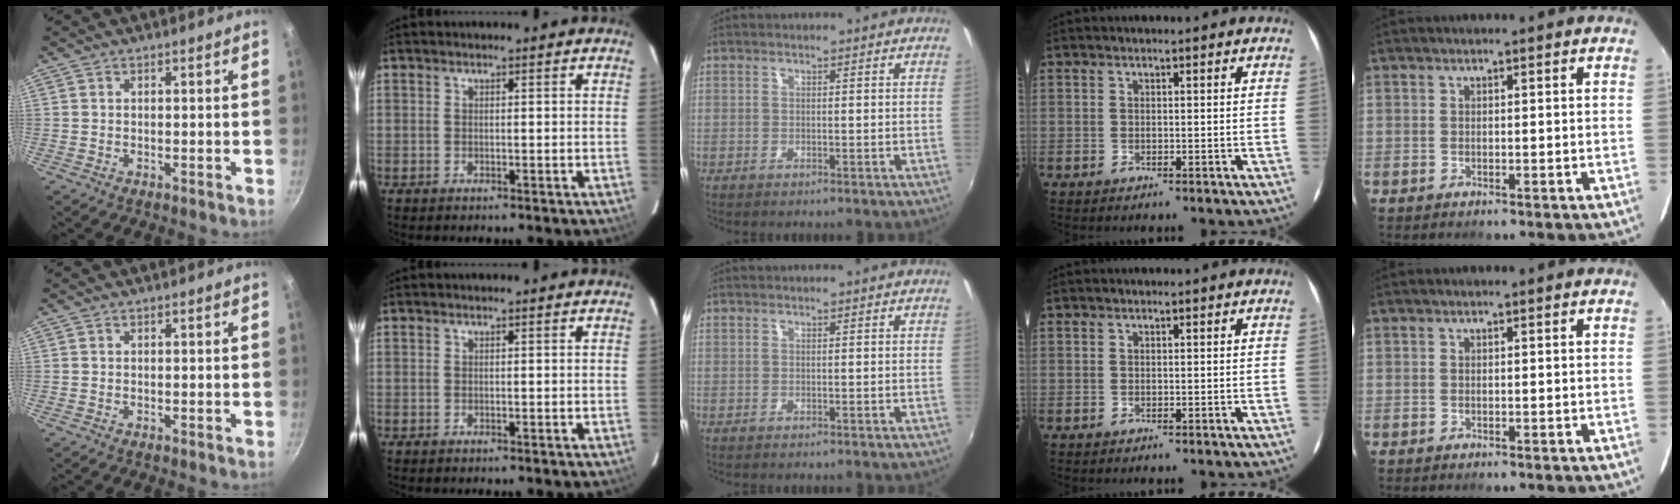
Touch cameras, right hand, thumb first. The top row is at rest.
{}